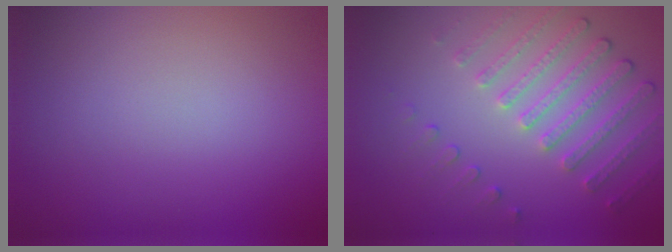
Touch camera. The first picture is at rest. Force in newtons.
{"total": 4.6, "press": 3.4, "slide": 3.1}